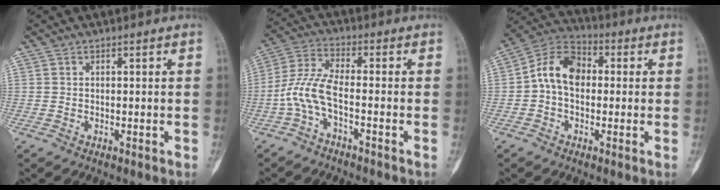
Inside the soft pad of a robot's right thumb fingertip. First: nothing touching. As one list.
[{"total": 5.4, "force": [-2.5, 1.6, 4.5], "torque": [-0.127, 0.034, -0.061]}, {"total": 8.8, "force": [0.4, 6.8, 5.5], "torque": [-0.089, 0.034, -0.009]}]